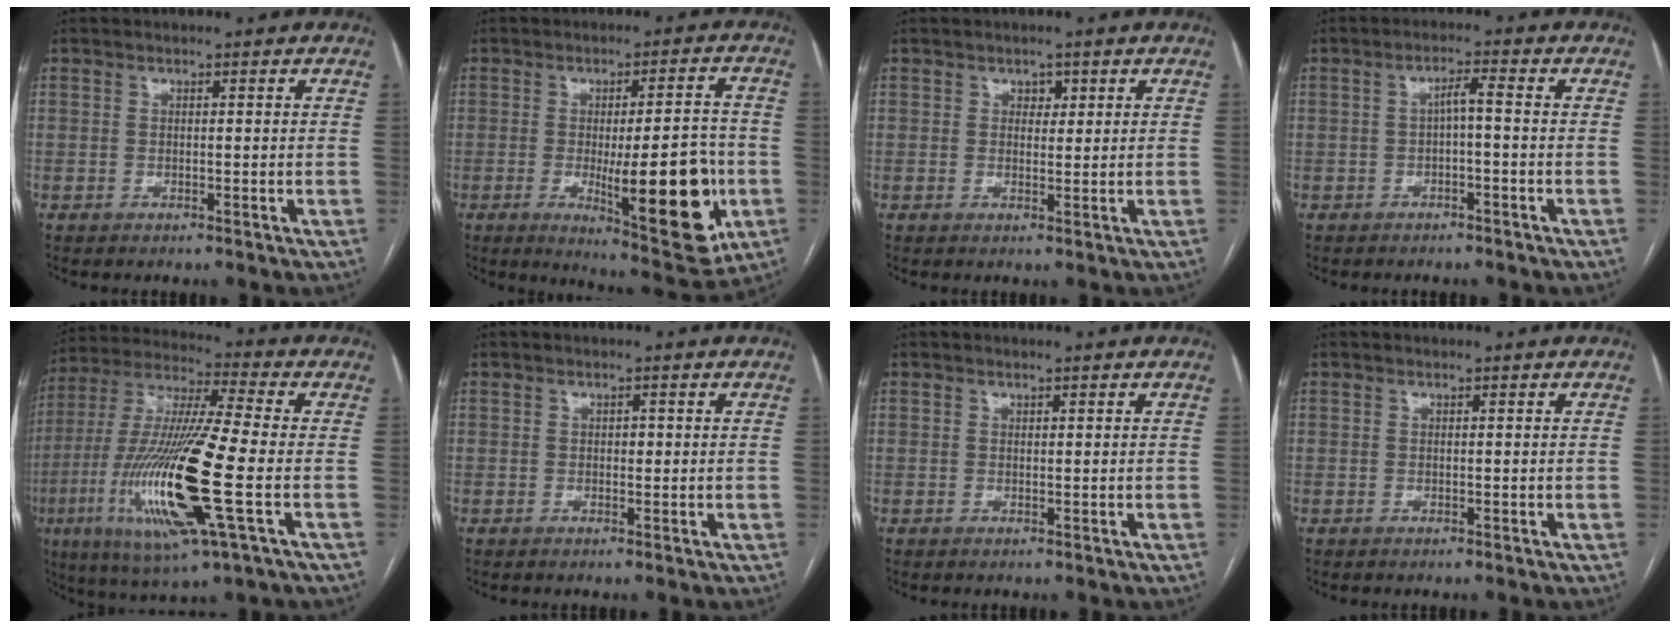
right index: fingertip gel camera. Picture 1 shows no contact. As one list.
[{"total": 15.7, "force": [-3.8, 3.4, 14.8], "torque": [-0.193, -0.012, -0.043]}, {"total": 1.7, "force": [0.8, 1.2, 0.8], "torque": [-0.006, 0.000, 0.011]}, {"total": 2.5, "force": [-0.4, 0.3, 2.4], "torque": [-0.042, 0.010, -0.006]}, {"total": 21.0, "force": [-5.3, 1.5, 20.2], "torque": [-0.440, -0.028, -0.100]}, {"total": 0.9, "force": [0.1, 0.6, 0.6], "torque": [-0.005, 0.002, -0.001]}, {"total": 0.0}, {"total": 0.0}]